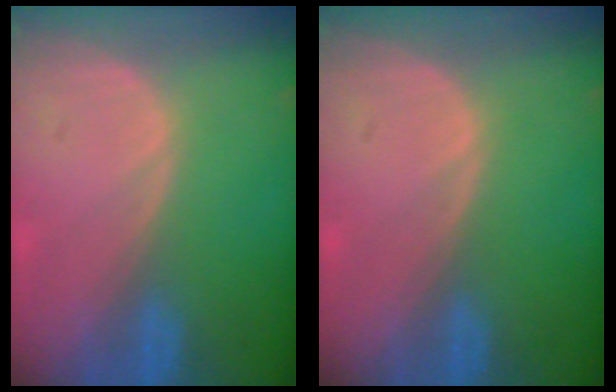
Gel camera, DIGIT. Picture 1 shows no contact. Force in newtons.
{"total": 0.0}